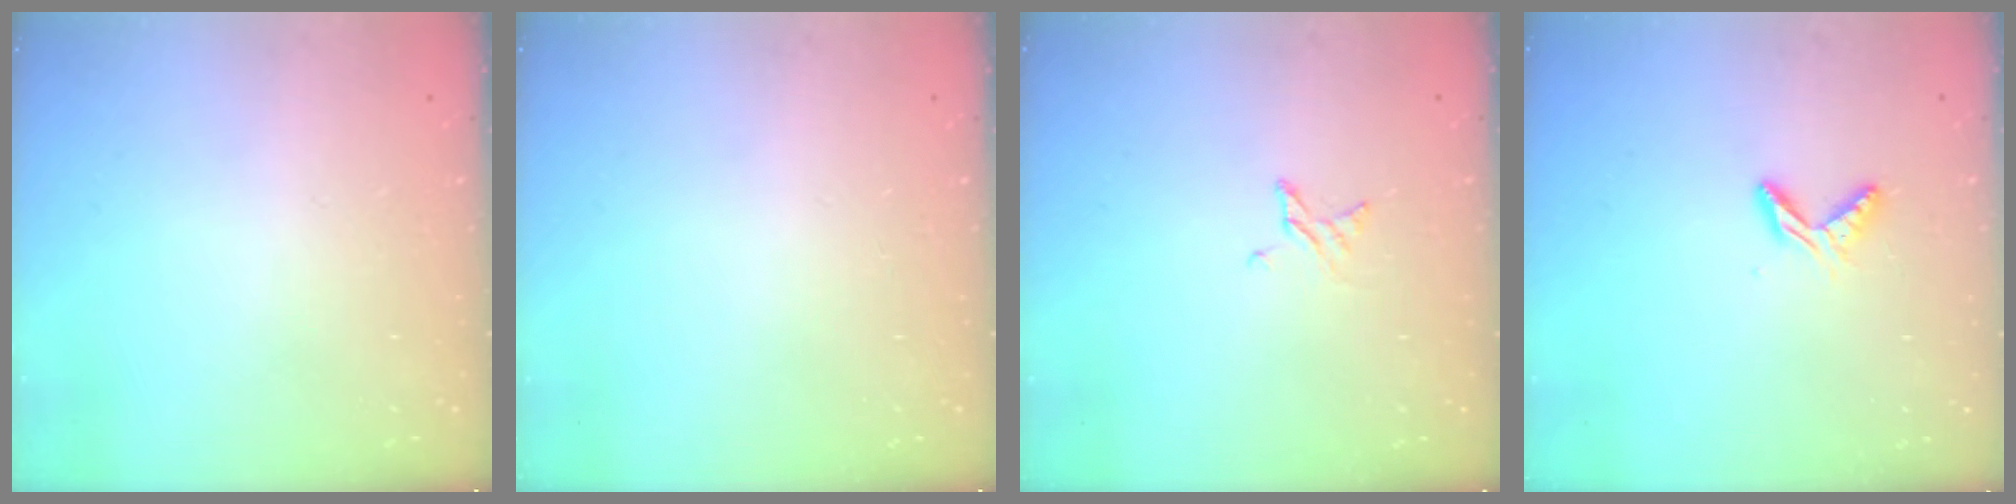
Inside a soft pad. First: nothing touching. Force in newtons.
{"total": 0.0}
{"total": 3.0, "press": 3.0, "slide": 0.3}
{"total": 5.0, "press": 5.0, "slide": 0.4}